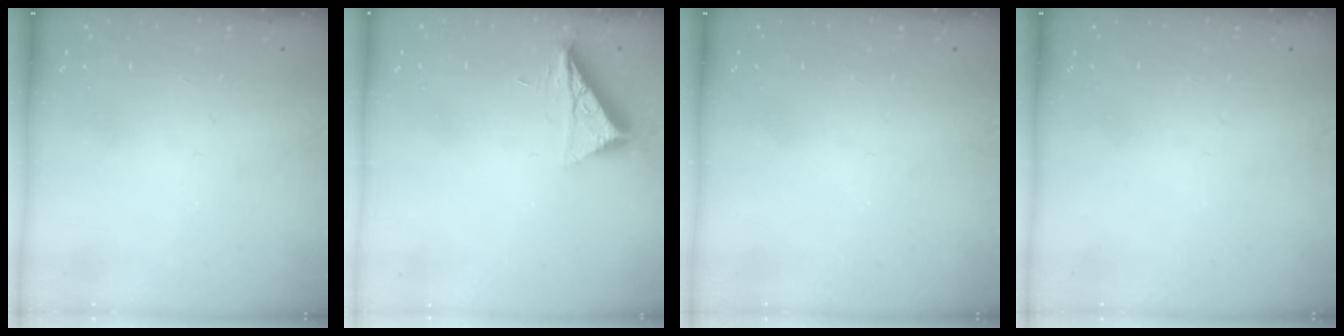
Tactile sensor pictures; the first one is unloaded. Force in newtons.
{"total": 7.7, "press": 7.7, "slide": 0.3}
{"total": 0.0}
{"total": 0.0}